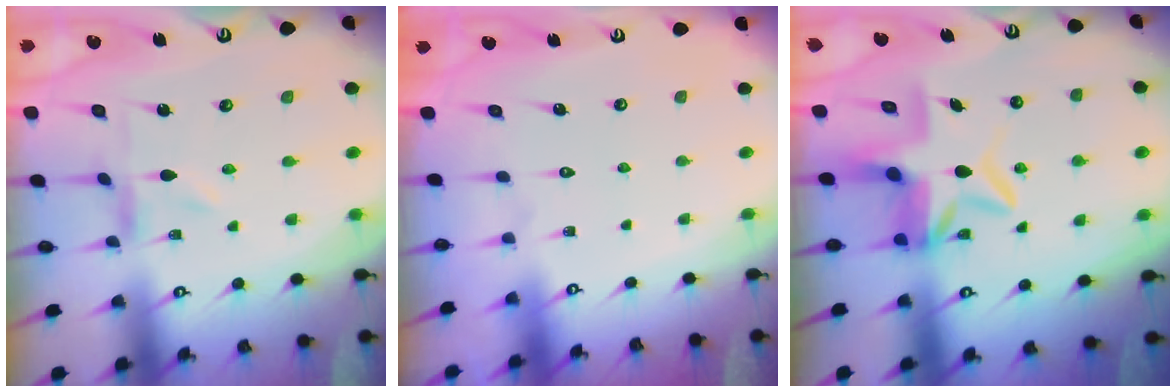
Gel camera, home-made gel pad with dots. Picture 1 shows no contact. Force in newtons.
{"total": 1.5, "press": 1.5, "slide": 0.1}
{"total": 8.4, "press": 8.2, "slide": 1.8}